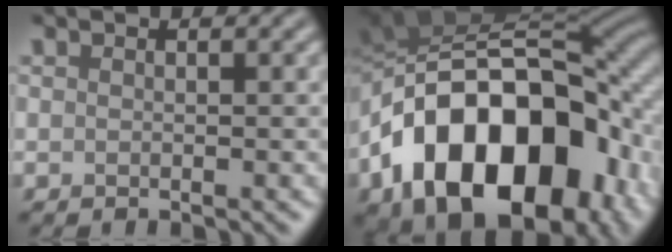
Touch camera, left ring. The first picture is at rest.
{"total": 18.8, "force": [-6.8, 12.4, 12.4], "torque": [-0.200, -0.010, -0.103]}